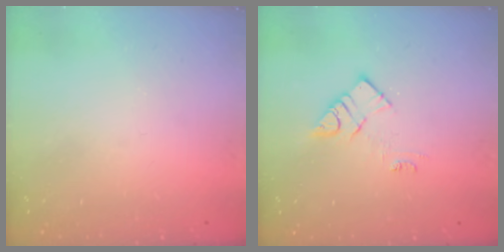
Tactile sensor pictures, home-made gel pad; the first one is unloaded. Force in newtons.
{"total": 8.7, "press": 8.7, "slide": 0.3}